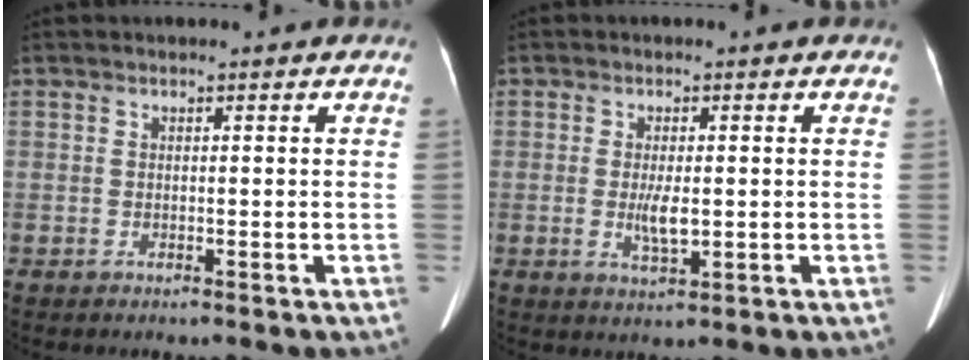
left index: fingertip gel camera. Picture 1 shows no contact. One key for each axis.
{"total": 3.5, "fx": -0.2, "fy": 0.9, "fz": 3.3, "tx": -0.065, "ty": -0.007, "tz": -0.001}